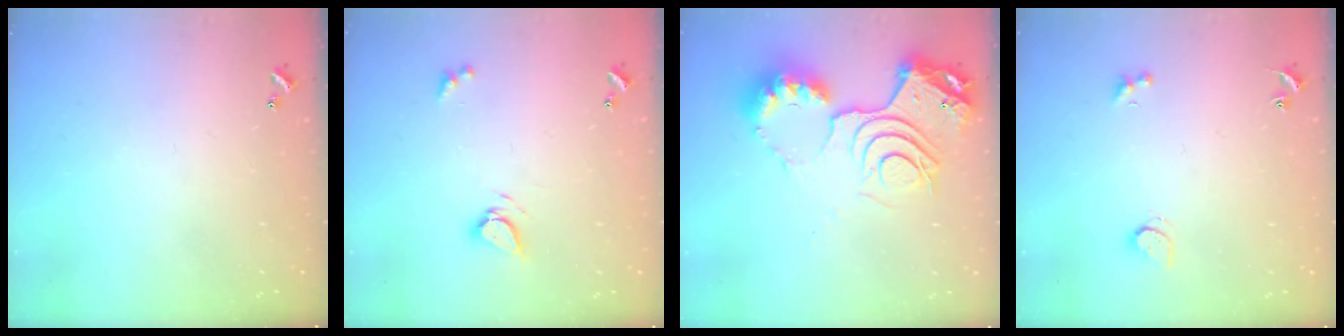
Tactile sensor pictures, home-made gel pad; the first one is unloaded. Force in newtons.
{"total": 3.7, "press": 3.7, "slide": 0.4}
{"total": 16.2, "press": 16.1, "slide": 1.7}
{"total": 2.0, "press": 1.9, "slide": 0.5}